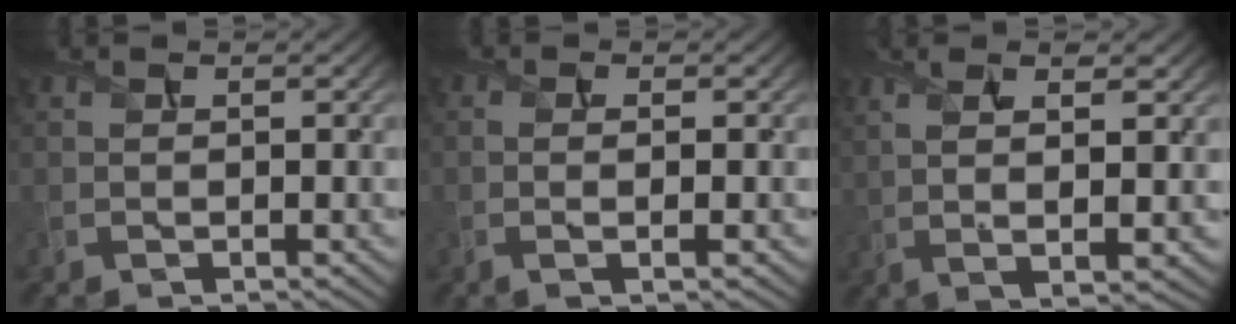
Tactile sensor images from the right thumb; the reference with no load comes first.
{"total": 2.0, "force": [-0.4, 0.4, 2.0], "torque": [-0.039, -0.001, -0.010]}
{"total": 7.5, "force": [2.0, 1.9, 6.9], "torque": [-0.109, 0.007, 0.027]}